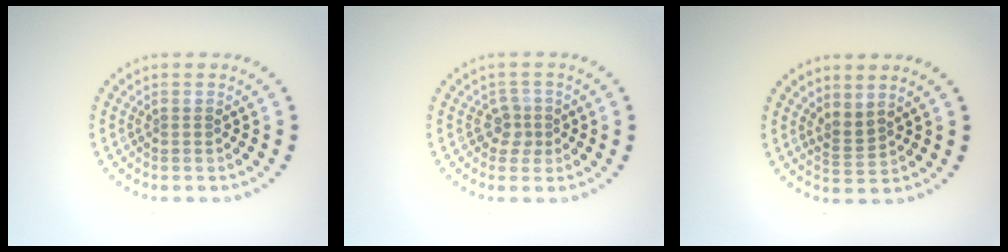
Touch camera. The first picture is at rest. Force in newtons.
{"total": 1.8, "press": 1.4, "slide": 1.2}
{"total": 1.8, "press": 1.3, "slide": 1.1}